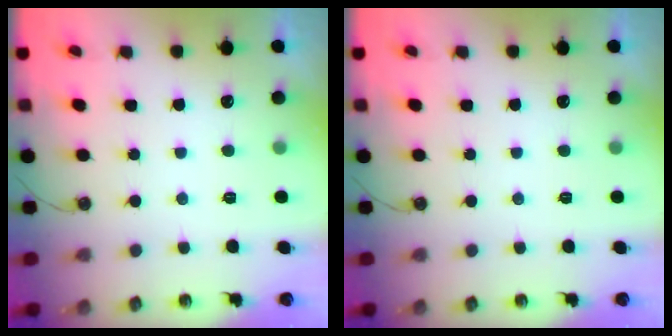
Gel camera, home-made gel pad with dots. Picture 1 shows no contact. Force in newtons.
{"total": 0.0}